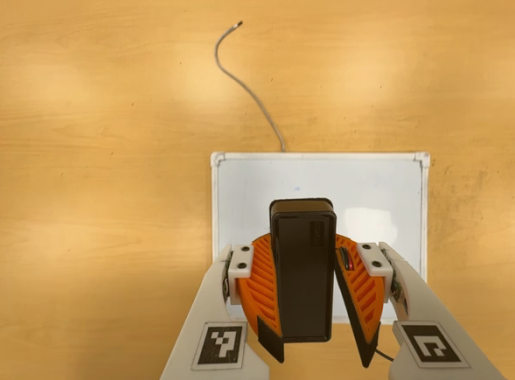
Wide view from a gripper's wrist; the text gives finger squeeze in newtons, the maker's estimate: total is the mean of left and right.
{"total": 8.3, "left": 8.2, "right": 8.5}